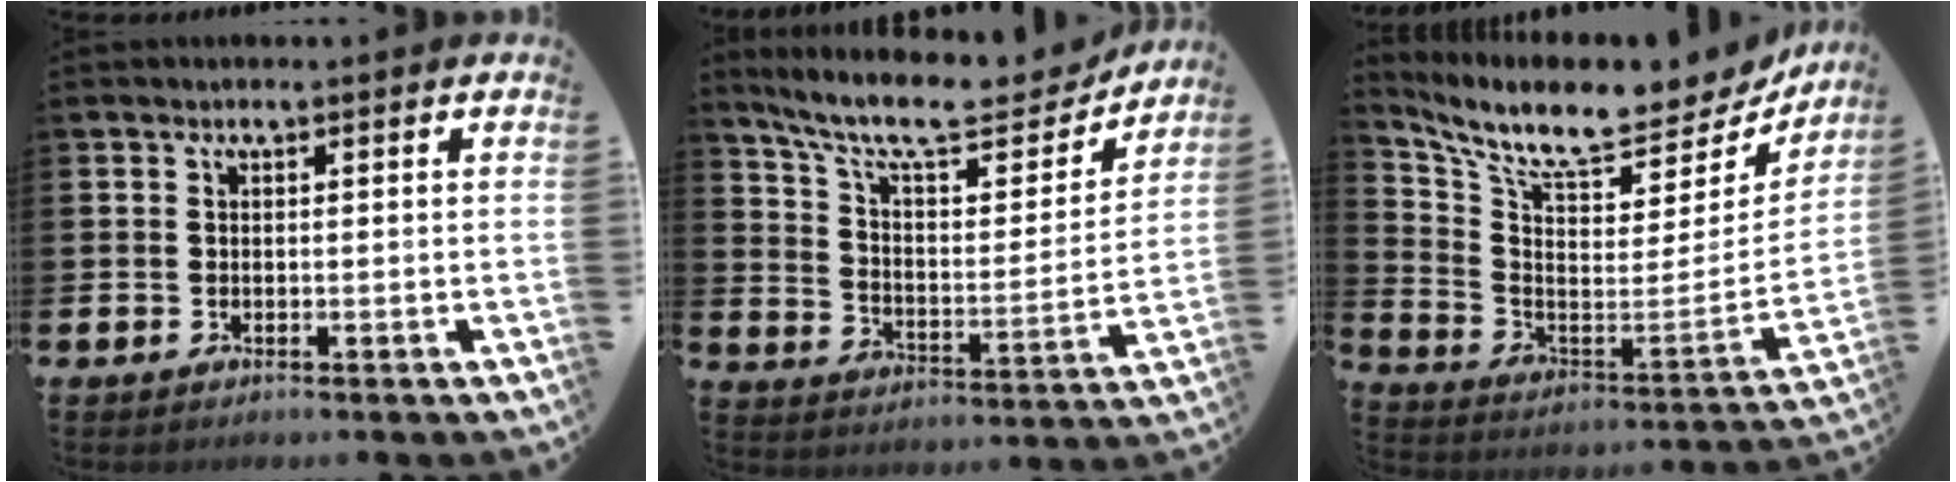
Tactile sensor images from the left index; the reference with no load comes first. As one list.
[{"total": 11.5, "force": [10.0, 3.1, 4.9], "torque": [-0.127, -0.065, 0.170]}, {"total": 9.4, "force": [8.3, 2.0, 3.8], "torque": [-0.104, -0.074, 0.135]}]